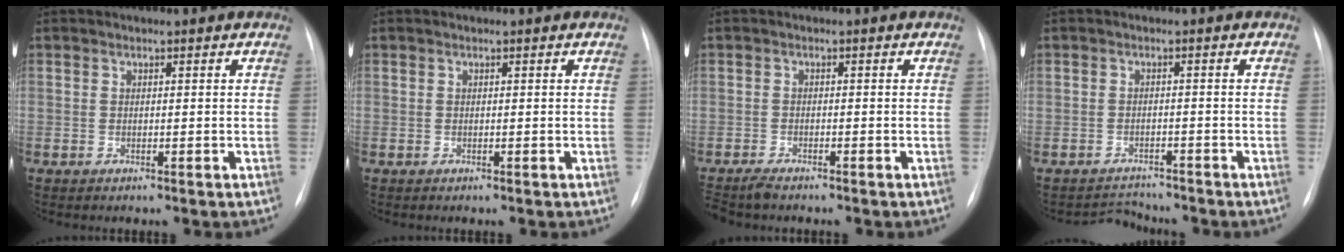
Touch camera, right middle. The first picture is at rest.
{"total": 0.0}
{"total": 3.0, "force": [-2.7, 0.5, 1.2], "torque": [-0.021, -0.009, -0.046]}
{"total": 2.8, "force": [-2.4, 0.6, -1.2], "torque": [0.018, -0.002, -0.037]}